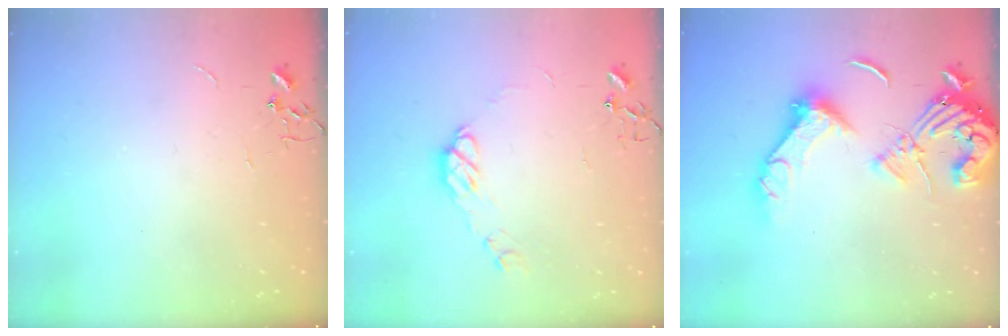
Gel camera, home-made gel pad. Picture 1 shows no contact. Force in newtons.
{"total": 8.1, "press": 8.1, "slide": 0.2}
{"total": 17.0, "press": 16.9, "slide": 2.3}